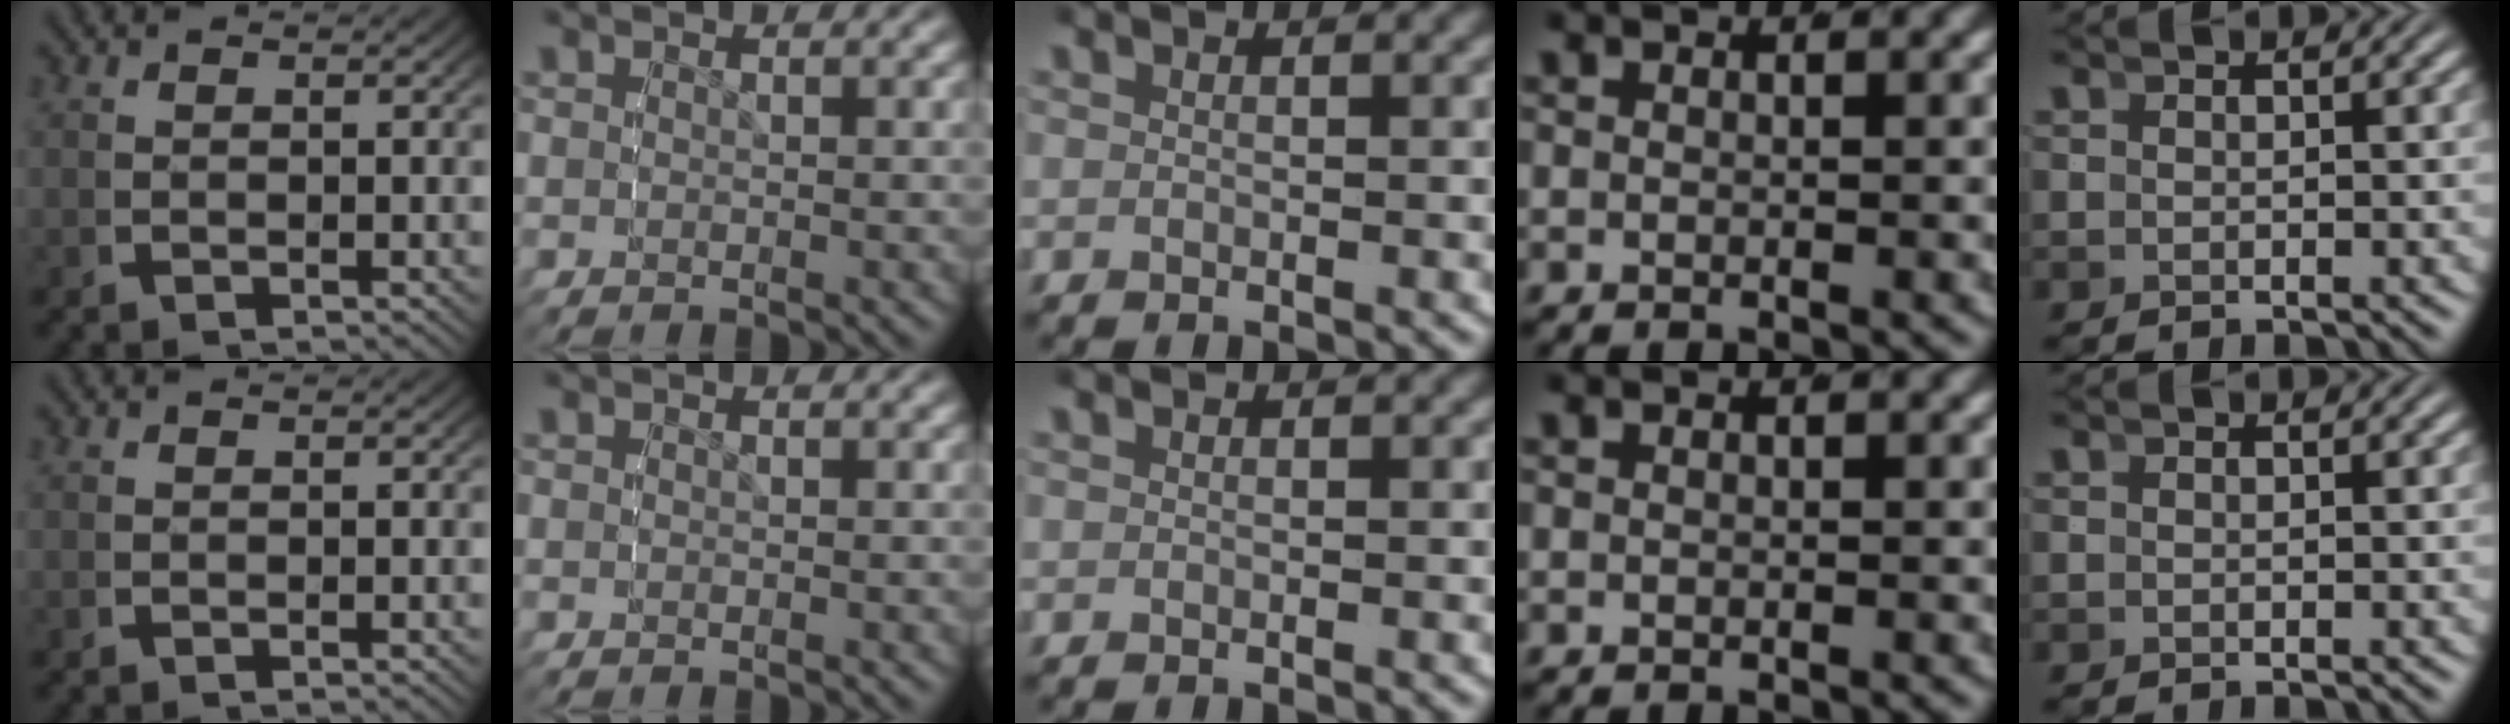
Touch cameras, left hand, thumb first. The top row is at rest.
{}